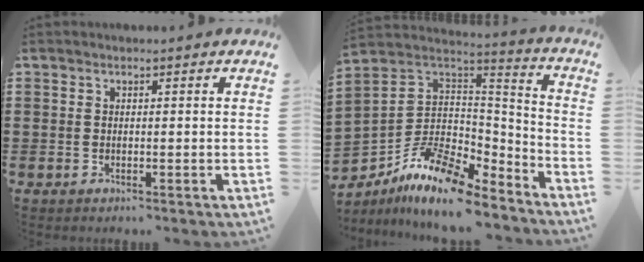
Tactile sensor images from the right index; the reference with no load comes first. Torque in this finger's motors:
{"motor_torque": [-0.26, -0.10, -0.06, -0.13]}